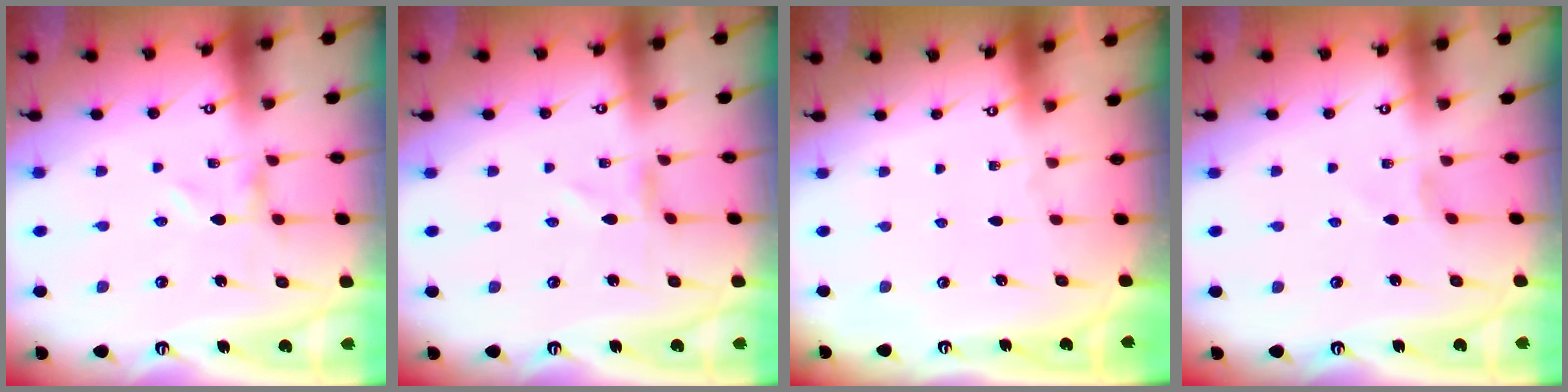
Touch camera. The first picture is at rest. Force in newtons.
{"total": 0.6, "press": 0.5, "slide": 0.2}
{"total": 0.0}
{"total": 0.0}